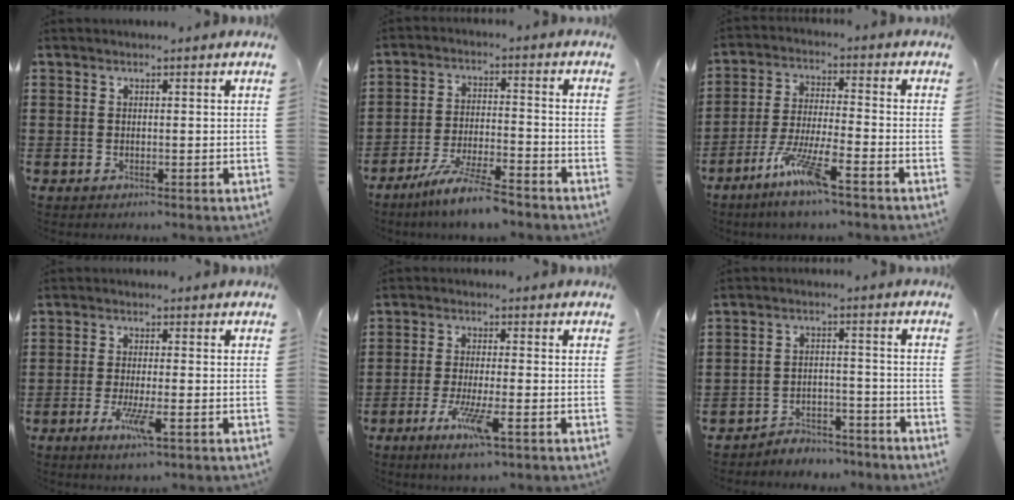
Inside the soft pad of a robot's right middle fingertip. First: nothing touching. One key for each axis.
{"total": 7.5, "fx": -6.5, "fy": 0.2, "fz": 3.8, "tx": -0.082, "ty": -0.008, "tz": -0.125}
{"total": 8.2, "fx": -5.6, "fy": 0.6, "fz": 5.9, "tx": -0.118, "ty": -0.006, "tz": -0.105}
{"total": 4.9, "fx": -2.3, "fy": 0.6, "fz": 4.3, "tx": -0.095, "ty": -0.018, "tz": -0.044}
{"total": 6.4, "fx": -3.3, "fy": 0.7, "fz": 5.5, "tx": -0.111, "ty": -0.016, "tz": -0.059}
{"total": 4.0, "fx": -4.0, "fy": 0.7, "fz": -0.1, "tx": -0.005, "ty": 0.006, "tz": -0.086}